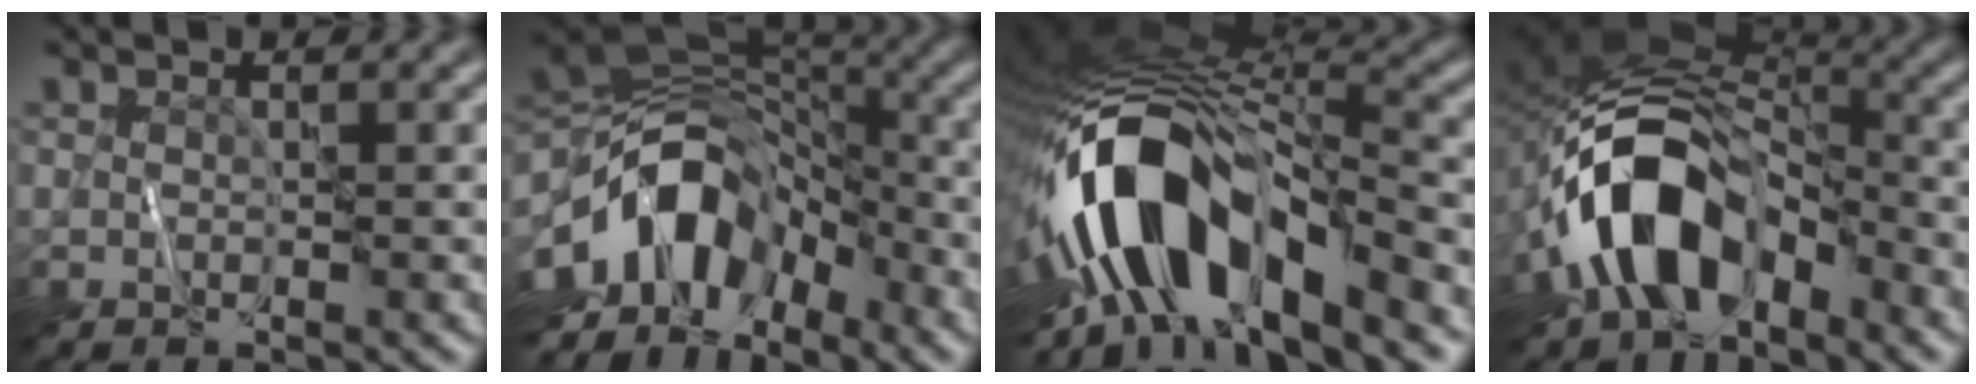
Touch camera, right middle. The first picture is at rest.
{"total": 11.4, "force": [-4.4, 7.2, 7.7], "torque": [-0.133, 0.015, -0.095]}
{"total": 14.6, "force": [-4.5, 6.5, 12.3], "torque": [-0.219, 0.010, -0.082]}
{"total": 10.2, "force": [-4.8, 6.5, 6.2], "torque": [-0.101, 0.006, -0.092]}